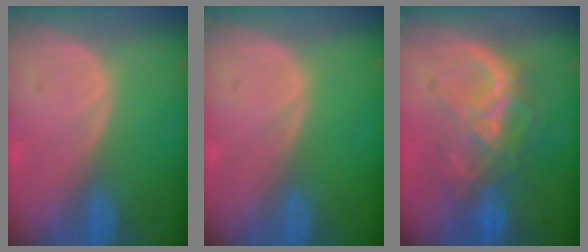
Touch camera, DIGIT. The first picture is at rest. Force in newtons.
{"total": 0.0}
{"total": 7.9, "press": 7.6, "slide": 2.3}